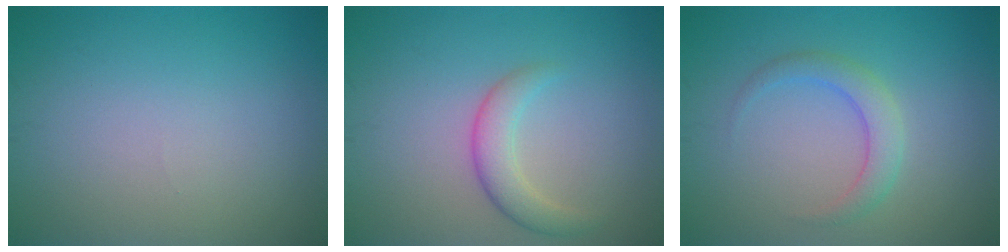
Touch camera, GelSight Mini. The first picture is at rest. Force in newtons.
{"total": 2.6, "press": 2.6, "slide": 0.1}
{"total": 2.4, "press": 2.4, "slide": 0.0}